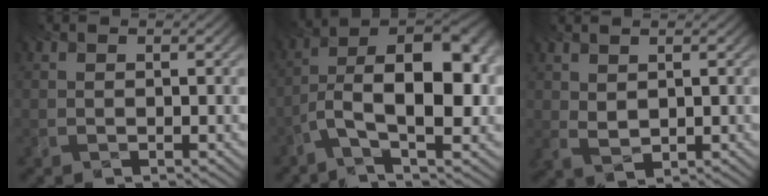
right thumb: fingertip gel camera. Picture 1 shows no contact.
{"total": 11.5, "force": [-4.0, 4.7, 9.7], "torque": [-0.158, 0.002, -0.076]}
{"total": 2.0, "force": [1.1, 1.1, 1.2], "torque": [-0.030, -0.004, 0.027]}